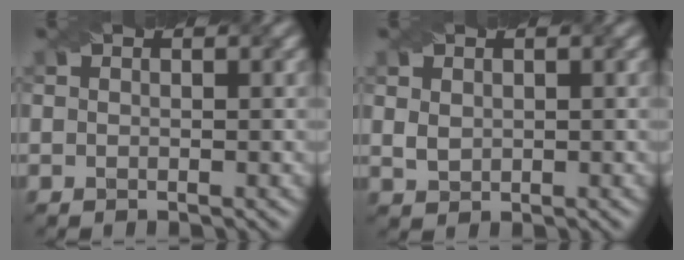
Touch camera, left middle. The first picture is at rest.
{"total": 1.4, "force": [0.5, 1.1, 0.7], "torque": [-0.017, 0.000, 0.014]}